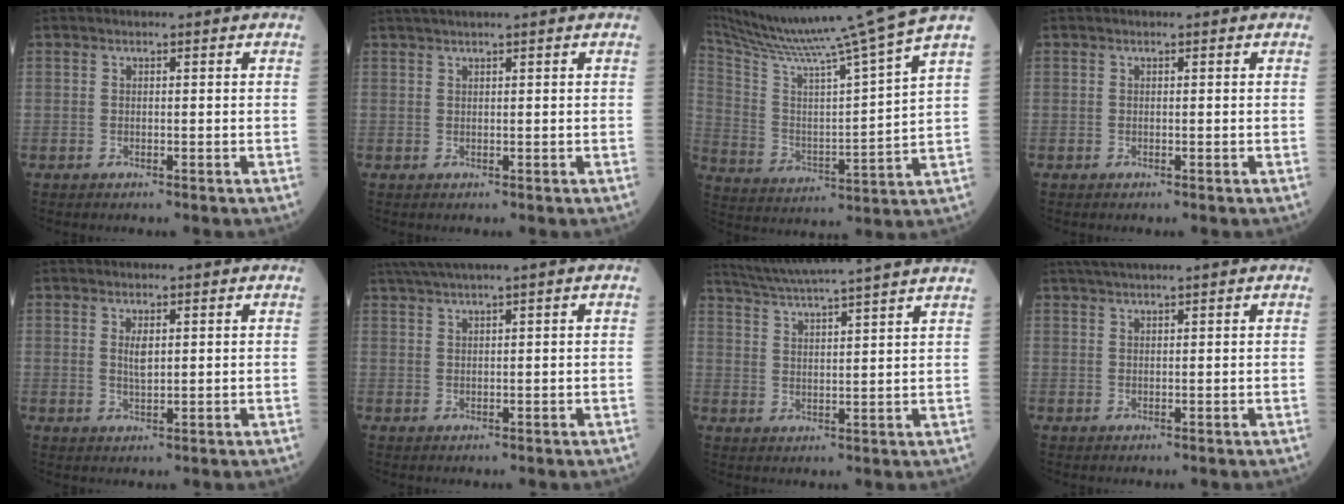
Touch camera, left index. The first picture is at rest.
{"total": 2.8, "force": [2.2, -0.7, 1.5], "torque": [-0.023, 0.019, 0.044]}
{"total": 20.2, "force": [17.6, -3.6, 9.3], "torque": [-0.170, -0.057, 0.277]}
{"total": 0.0}
{"total": 2.1, "force": [0.6, 0.6, 1.9], "torque": [-0.040, -0.003, 0.014]}
{"total": 3.7, "force": [2.7, -1.0, 2.3], "torque": [-0.052, 0.013, 0.058]}
{"total": 18.5, "force": [16.5, -1.5, 8.3], "torque": [-0.152, -0.004, 0.232]}
{"total": 3.8, "force": [3.1, -0.8, 2.0], "torque": [-0.031, 0.020, 0.057]}